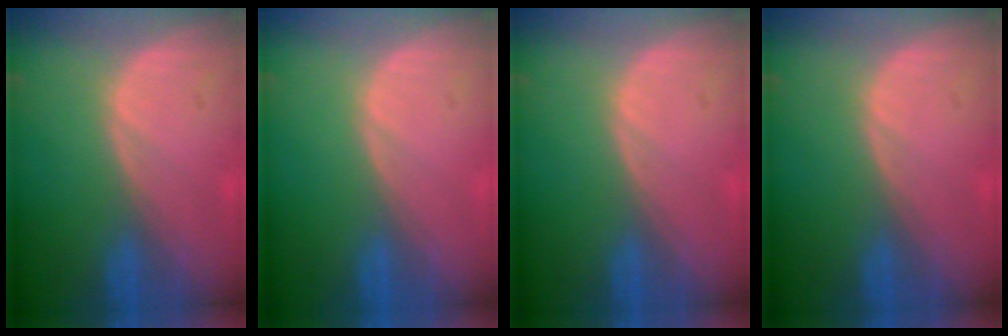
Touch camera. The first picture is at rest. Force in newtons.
{"total": 0.0}
{"total": 0.0}
{"total": 0.0}